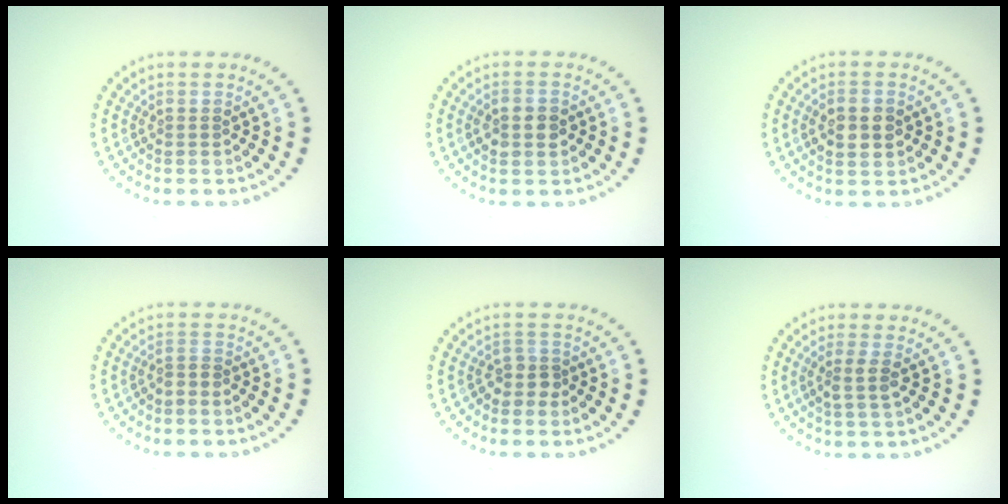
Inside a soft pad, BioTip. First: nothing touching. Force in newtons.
{"total": 2.7, "press": 2.7, "slide": 0.1}
{"total": 3.4, "press": 3.4, "slide": 0.1}
{"total": 0.8, "press": 0.4, "slide": 0.7}
{"total": 1.5, "press": 1.2, "slide": 0.9}
{"total": 1.5, "press": 1.2, "slide": 0.9}